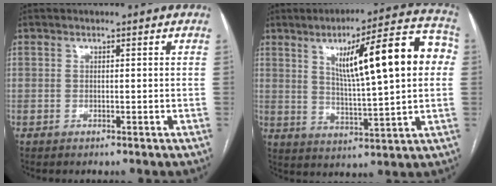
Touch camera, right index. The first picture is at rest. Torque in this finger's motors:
{"motor_torque": [1.36, 0.78, 1.02, 0.21]}